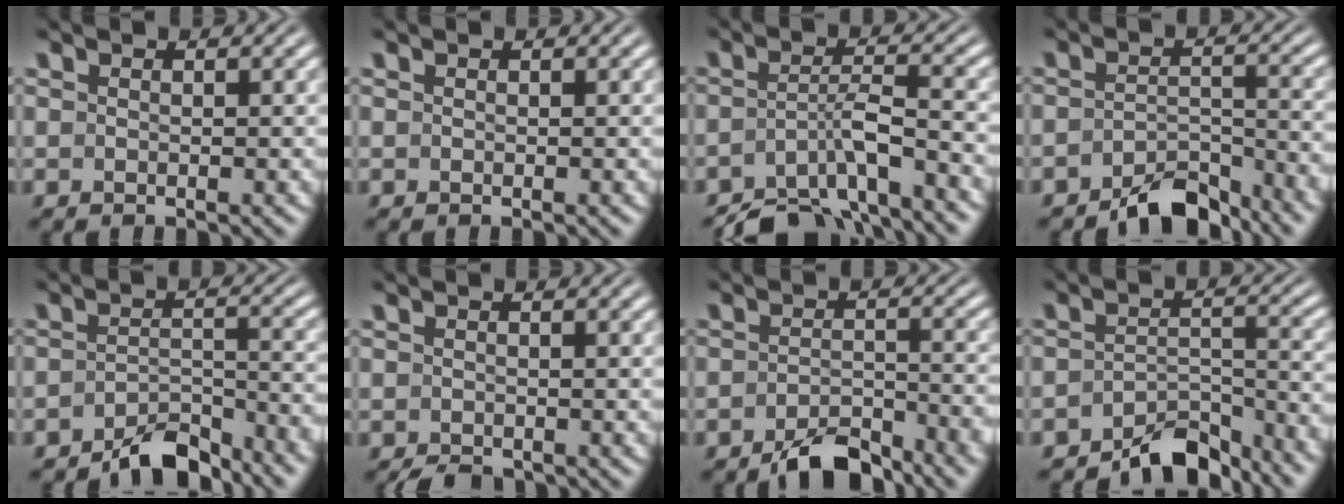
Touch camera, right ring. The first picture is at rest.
{"total": 0.0}
{"total": 7.1, "force": [-5.9, 1.9, 3.5], "torque": [-0.065, -0.028, -0.080]}
{"total": 5.0, "force": [-4.6, 1.0, 1.6], "torque": [-0.017, -0.006, -0.077]}
{"total": 5.1, "force": [-4.7, 0.9, 1.6], "torque": [-0.019, -0.006, -0.077]}
{"total": 1.6, "force": [-1.5, 0.2, 0.3], "torque": [-0.004, -0.015, -0.019]}
{"total": 4.2, "force": [-3.7, 0.8, 1.8], "torque": [-0.022, -0.004, -0.065]}
{"total": 6.2, "force": [-5.5, 1.6, 2.2], "torque": [-0.027, -0.012, -0.085]}